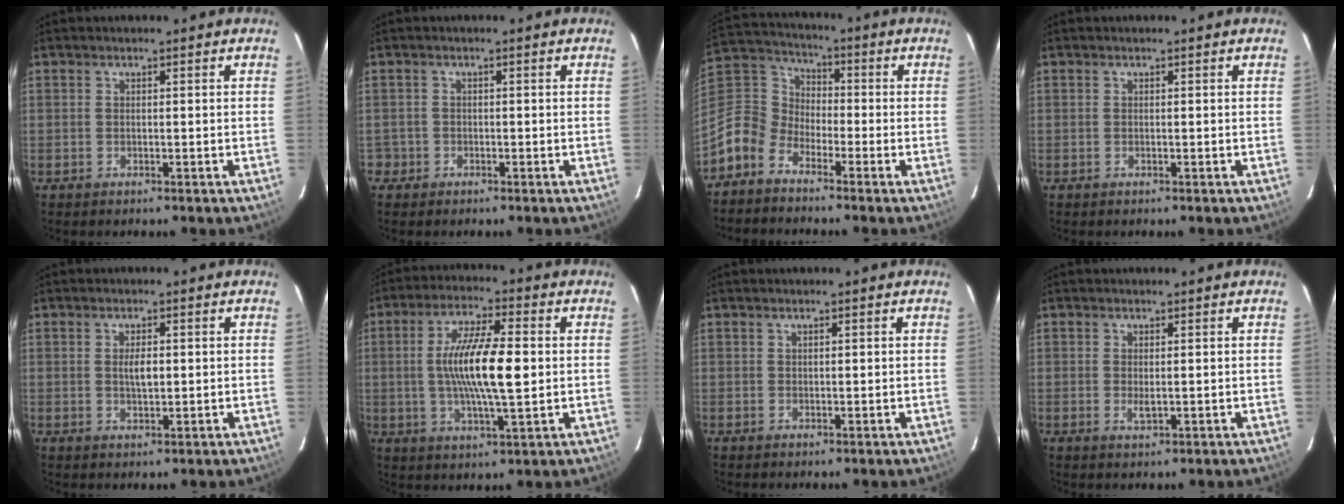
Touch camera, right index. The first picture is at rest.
{"total": 2.0, "force": [-0.9, 1.8, -0.2], "torque": [0.000, 0.011, -0.014]}
{"total": 9.7, "force": [-6.1, 7.0, 2.9], "torque": [-0.084, 0.031, -0.146]}
{"total": 0.0}
{"total": 3.0, "force": [0.3, 1.3, 2.7], "torque": [-0.046, 0.000, 0.006]}
{"total": 12.8, "force": [0.4, 2.7, 12.5], "torque": [-0.232, 0.002, 0.007]}
{"total": 0.5, "force": [0.4, 0.3, 0.3], "torque": [-0.005, 0.002, 0.007]}
{"total": 1.9, "force": [-0.1, 0.6, 1.8], "torque": [-0.035, -0.005, 0.001]}